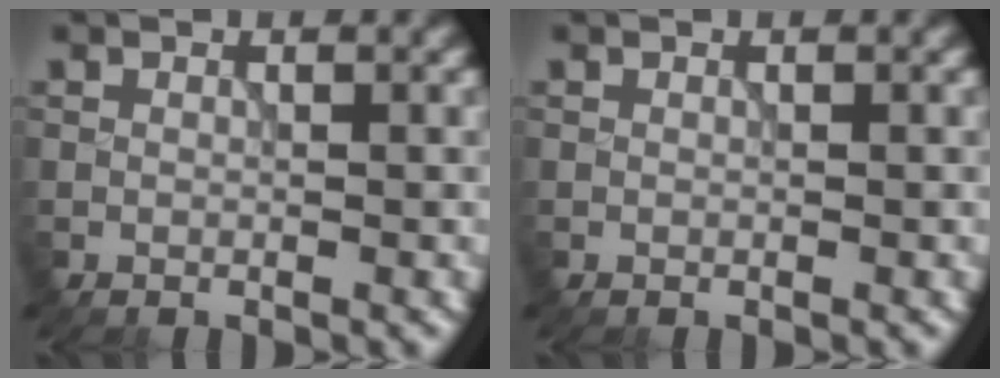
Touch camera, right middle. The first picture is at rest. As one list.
[{"total": 0.0}]